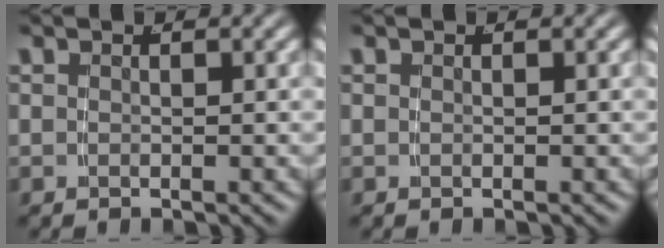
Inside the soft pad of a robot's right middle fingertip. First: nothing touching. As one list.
[{"total": 0.0}]